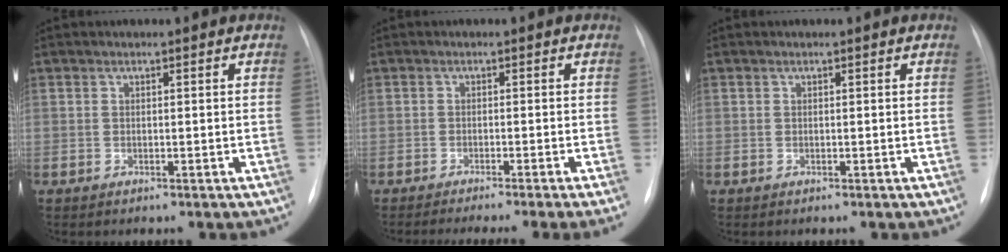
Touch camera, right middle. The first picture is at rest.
{"total": 9.9, "force": [-8.4, -1.5, 5.1], "torque": [-0.045, -0.025, -0.116]}
{"total": 0.0}